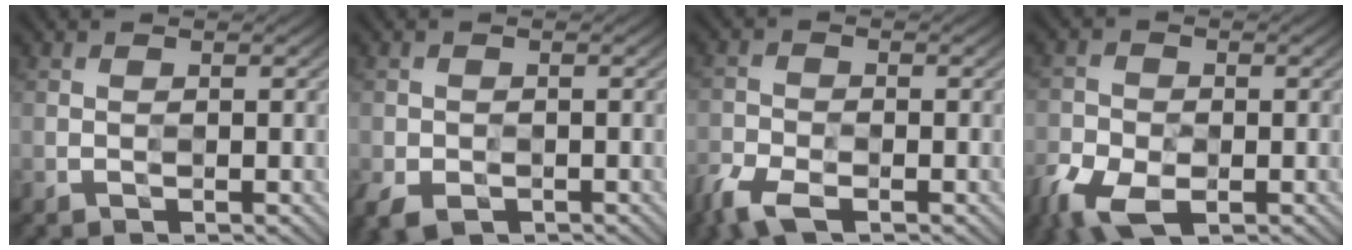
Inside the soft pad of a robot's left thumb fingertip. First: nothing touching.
{"total": 2.8, "force": [-1.5, 2.1, 1.2], "torque": [-0.027, -0.014, -0.028]}
{"total": 5.2, "force": [-3.6, 2.2, 3.0], "torque": [-0.072, -0.012, -0.077]}
{"total": 6.5, "force": [-3.7, 3.6, 4.0], "torque": [-0.098, -0.015, -0.072]}